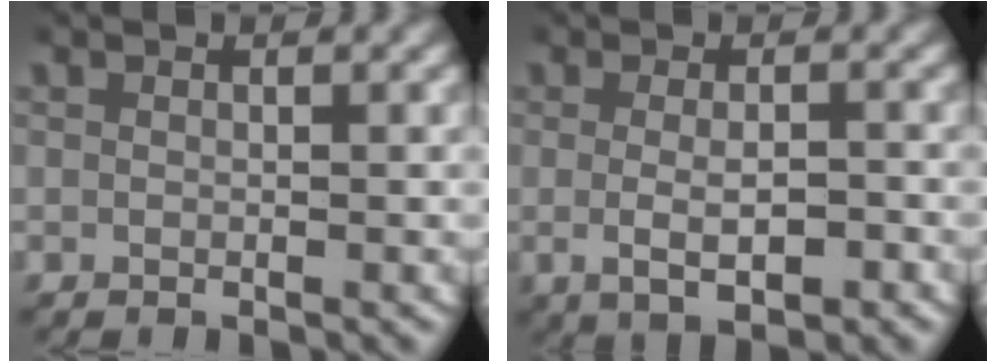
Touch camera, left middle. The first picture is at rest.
{"total": 3.6, "force": [-0.9, 1.3, 3.2], "torque": [-0.058, -0.006, -0.007]}